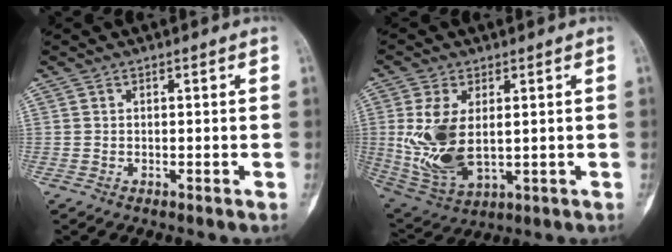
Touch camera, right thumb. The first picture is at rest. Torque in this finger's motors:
{"motor_torque": [-0.03, 0.75, 0.86, 0.67, 0.27]}